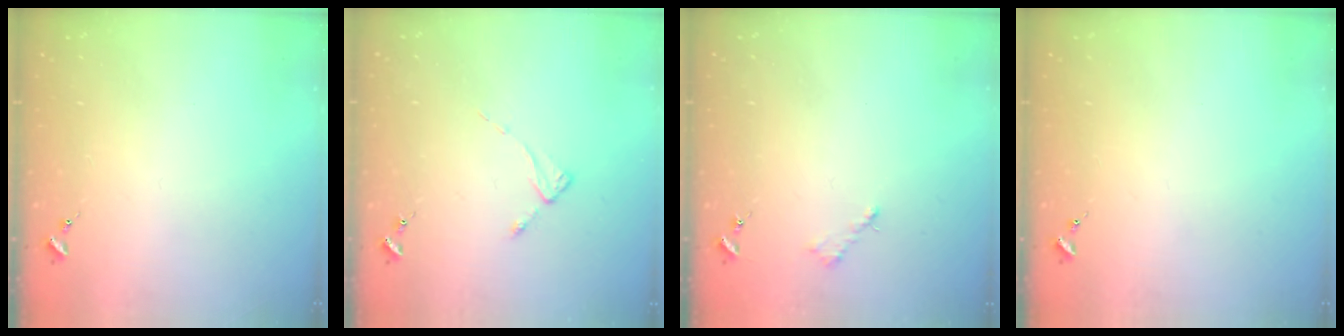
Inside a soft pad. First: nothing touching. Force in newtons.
{"total": 2.2, "press": 2.2, "slide": 0.4}
{"total": 2.6, "press": 2.5, "slide": 0.3}
{"total": 0.0}